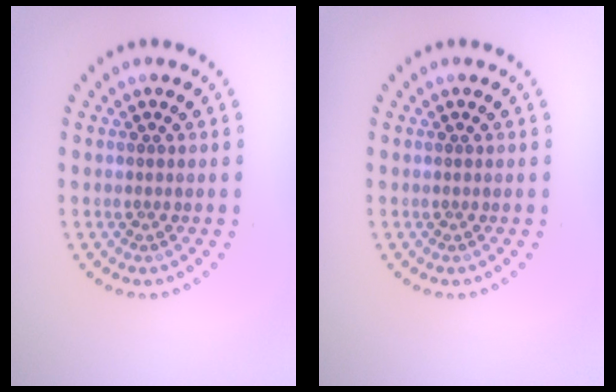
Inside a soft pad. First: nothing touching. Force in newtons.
{"total": 0.0}